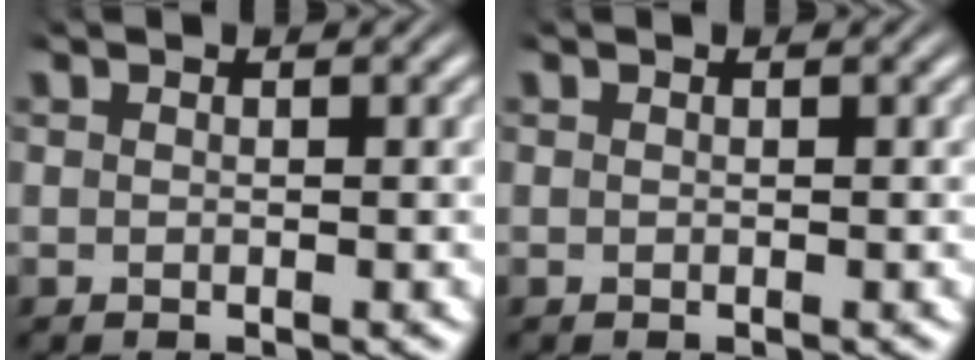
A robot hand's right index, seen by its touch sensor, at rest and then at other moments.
{"total": 0.0}